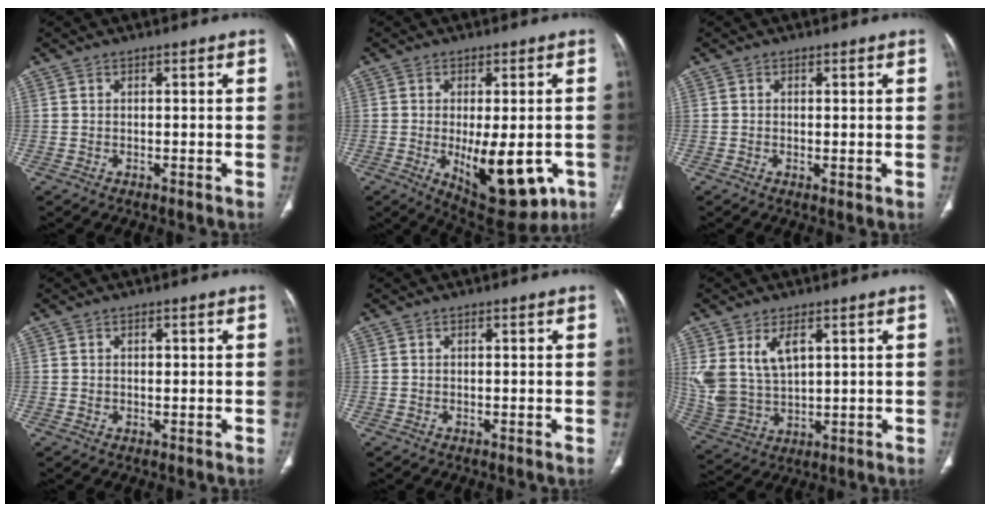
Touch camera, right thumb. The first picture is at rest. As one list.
[{"total": 16.0, "force": [-4.4, 7.2, 13.5], "torque": [-0.174, -0.013, -0.040]}, {"total": 1.0, "force": [-0.1, 0.4, 0.9], "torque": [-0.020, -0.005, -0.001]}, {"total": 0.8, "force": [0.2, 0.6, 0.4], "torque": [-0.001, -0.003, 0.005]}, {"total": 0.0}, {"total": 10.4, "force": [4.1, 6.1, 7.3], "torque": [-0.147, -0.012, 0.098]}]